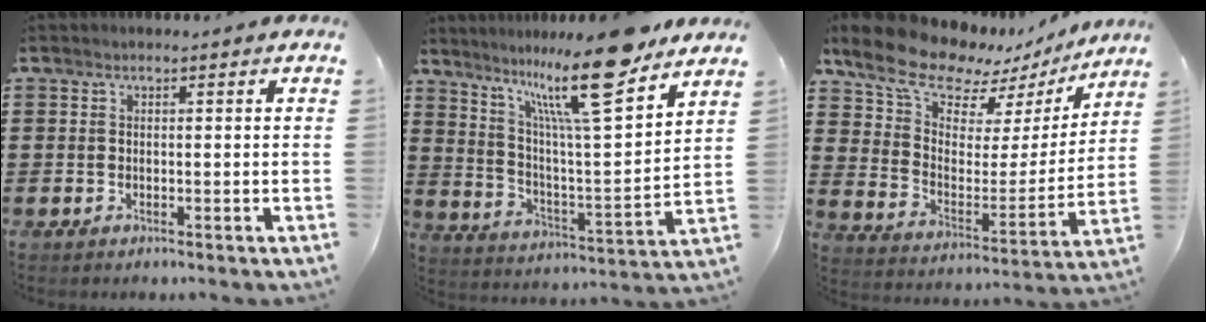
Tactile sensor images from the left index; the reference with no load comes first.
{"total": 15.4, "force": [11.8, 1.6, 9.8], "torque": [-0.188, -0.067, 0.193]}
{"total": 11.6, "force": [9.7, 4.3, 4.6], "torque": [-0.116, -0.063, 0.168]}